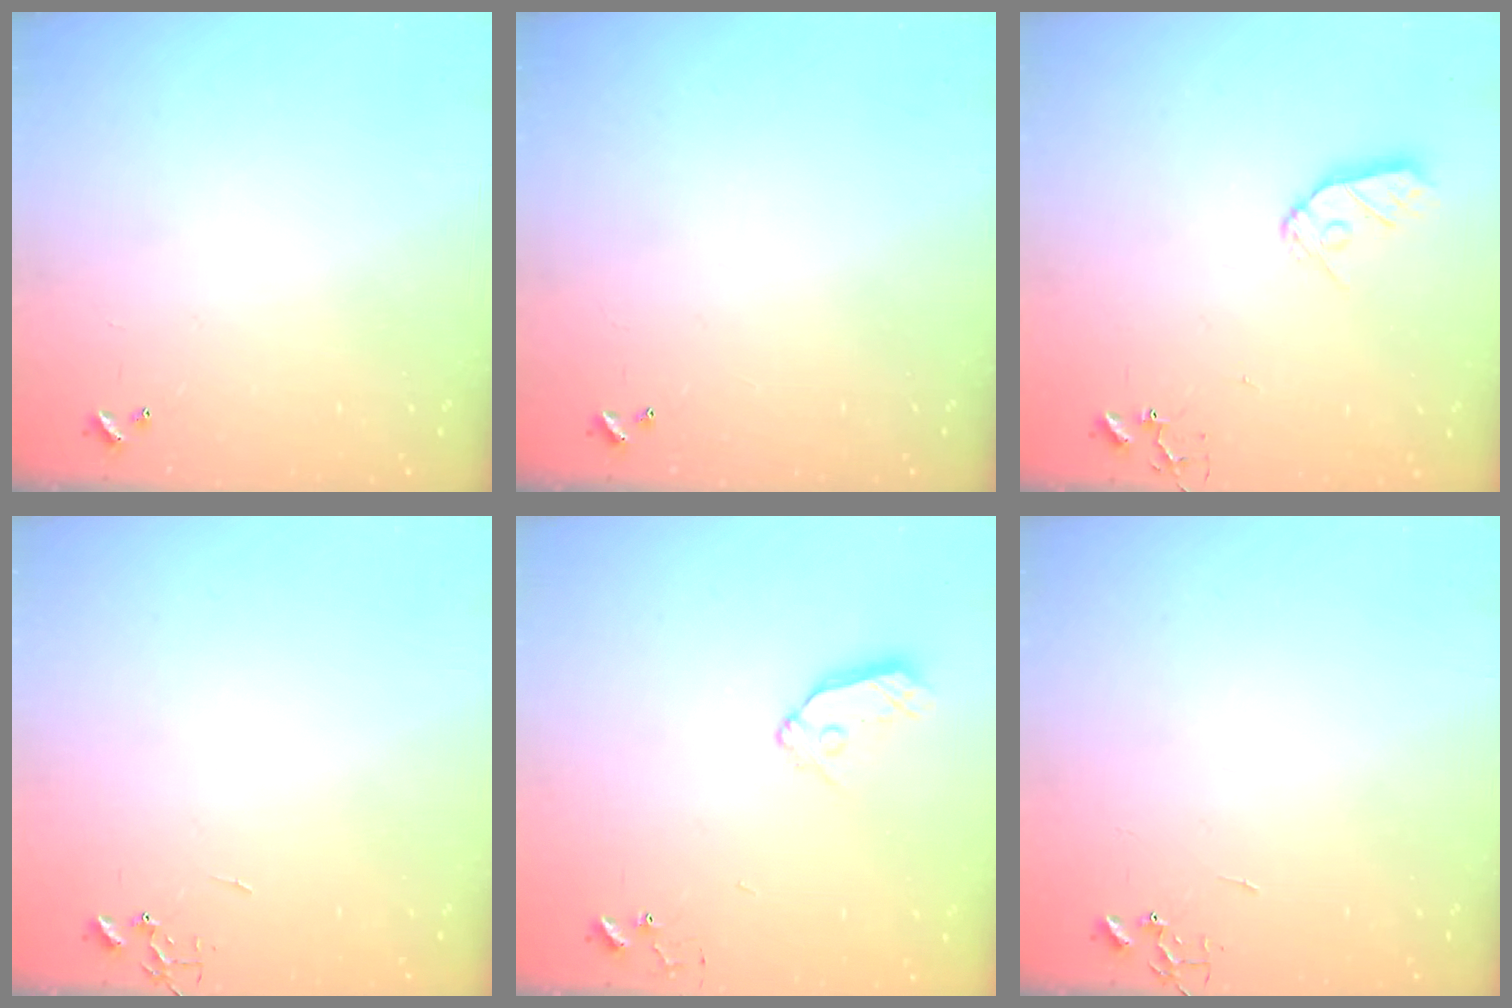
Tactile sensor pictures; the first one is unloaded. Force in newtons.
{"total": 0.0}
{"total": 8.6, "press": 8.5, "slide": 0.7}
{"total": 0.0}
{"total": 8.4, "press": 8.4, "slide": 0.7}
{"total": 0.0}